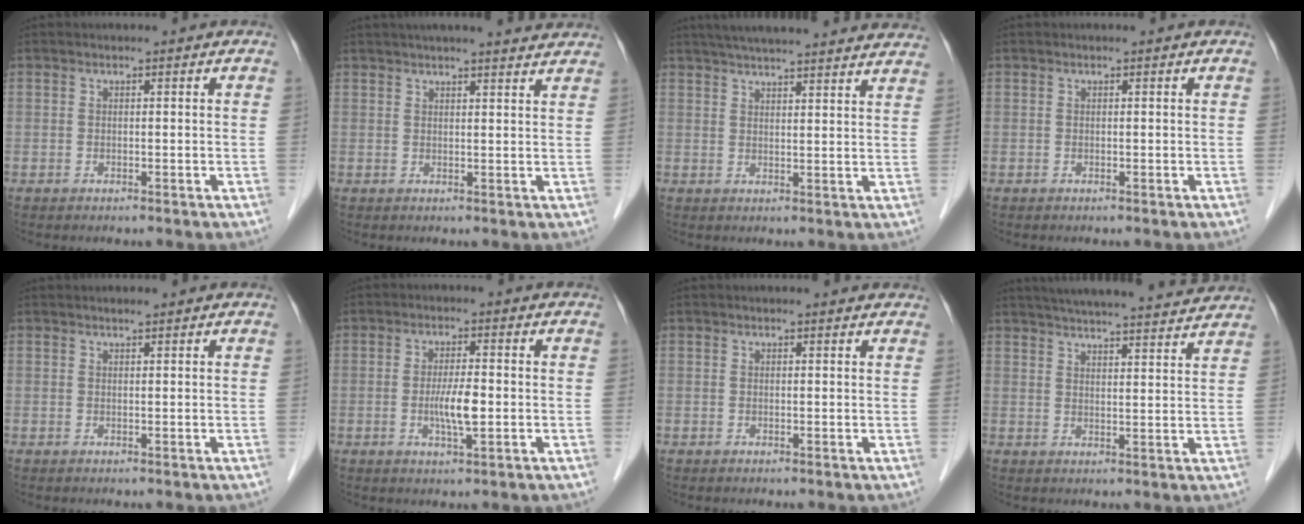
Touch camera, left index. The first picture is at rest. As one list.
[{"total": 11.4, "force": [10.3, 0.9, 4.9], "torque": [-0.067, 0.019, 0.120]}, {"total": 23.4, "force": [21.3, 1.9, 9.5], "torque": [-0.148, 0.009, 0.267]}, {"total": 0.0}, {"total": 0.8, "force": [0.7, 0.0, 0.3], "torque": [-0.013, 0.002, 0.014]}, {"total": 4.6, "force": [-0.8, 0.7, 4.4], "torque": [-0.088, -0.005, -0.013]}, {"total": 2.0, "force": [1.9, 0.3, 0.4], "torque": [-0.013, 0.004, 0.015]}, {"total": 19.3, "force": [17.9, 1.4, 7.0], "torque": [-0.109, 0.012, 0.237]}]